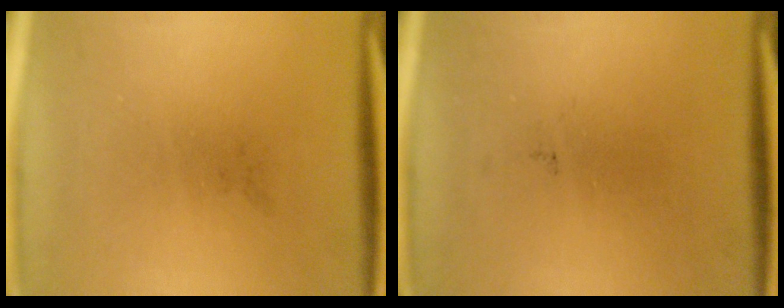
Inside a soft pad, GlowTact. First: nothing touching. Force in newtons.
{"total": 0.0}